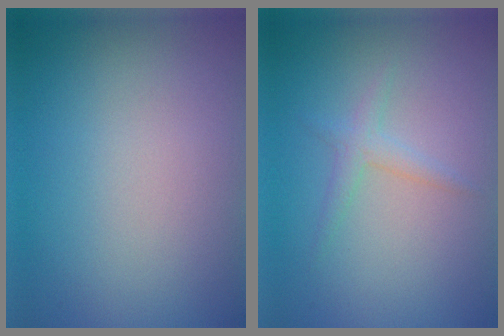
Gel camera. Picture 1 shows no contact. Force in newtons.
{"total": 1.4, "press": 1.4, "slide": 0.0}